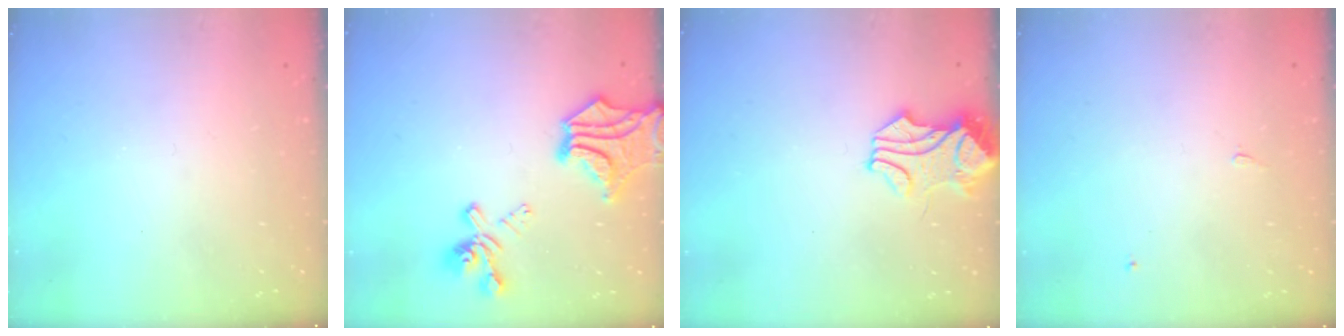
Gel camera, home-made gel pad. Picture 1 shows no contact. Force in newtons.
{"total": 7.3, "press": 6.6, "slide": 3.2}
{"total": 1.7, "press": 1.5, "slide": 0.8}
{"total": 0.0}